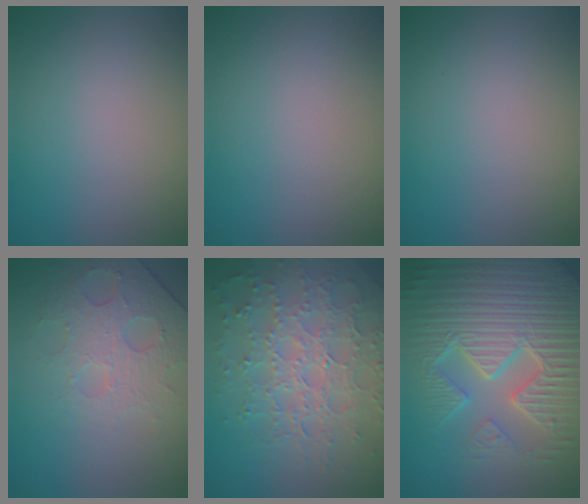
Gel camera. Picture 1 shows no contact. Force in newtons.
{"total": 0.0}
{"total": 0.0}
{"total": 4.9, "press": 3.4, "slide": 3.6}
{"total": 7.3, "press": 5.3, "slide": 5.1}
{"total": 9.5, "press": 6.7, "slide": 6.7}